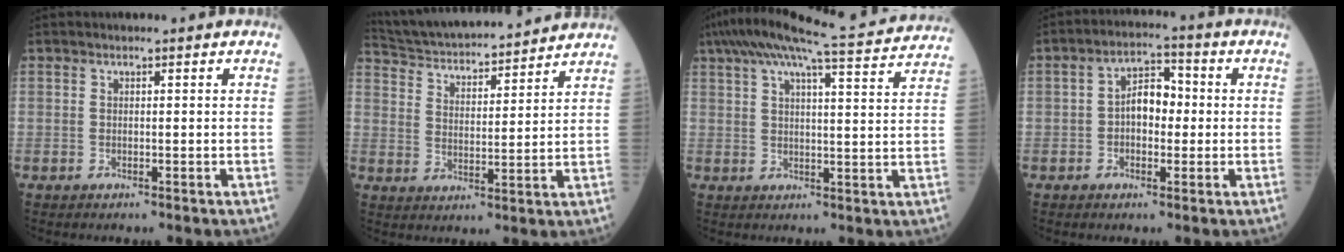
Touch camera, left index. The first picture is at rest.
{"total": 18.4, "force": [17.2, 2.2, 6.1], "torque": [-0.108, 0.034, 0.267]}
{"total": 19.1, "force": [17.0, 0.0, 8.8], "torque": [-0.154, 0.016, 0.218]}
{"total": 5.9, "force": [-0.3, 3.3, 4.9], "torque": [-0.088, 0.025, -0.011]}